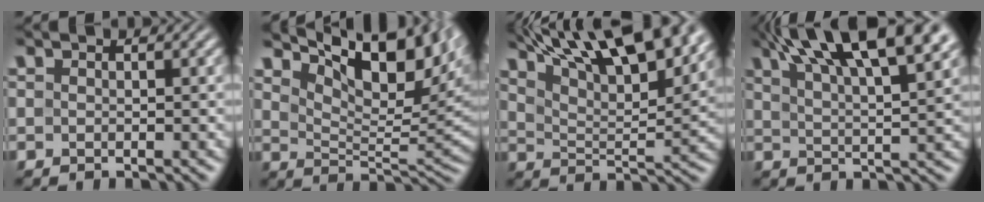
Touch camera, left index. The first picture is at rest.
{"total": 12.6, "force": [7.6, 4.6, 8.9], "torque": [-0.125, 0.023, 0.122]}
{"total": 15.1, "force": [10.7, 5.0, 9.4], "torque": [-0.141, 0.032, 0.136]}
{"total": 13.2, "force": [8.4, 3.8, 9.5], "torque": [-0.121, 0.037, 0.114]}